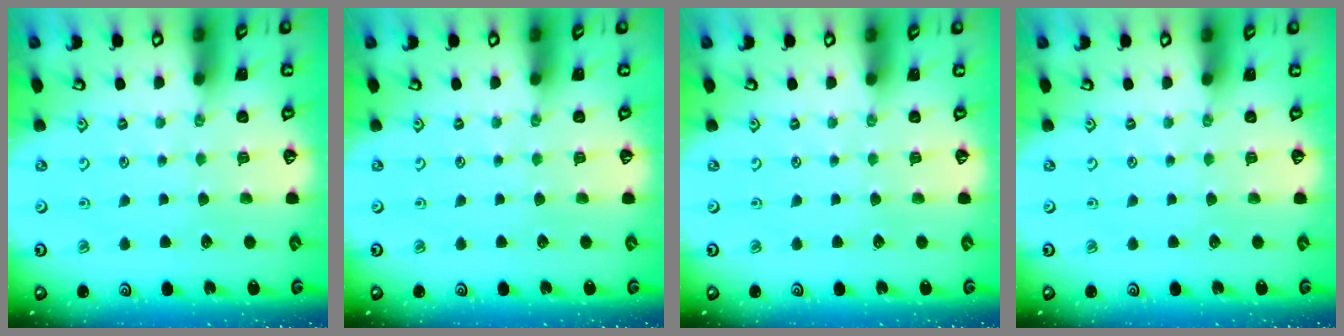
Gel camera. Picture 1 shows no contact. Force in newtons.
{"total": 0.0}
{"total": 0.0}
{"total": 0.0}